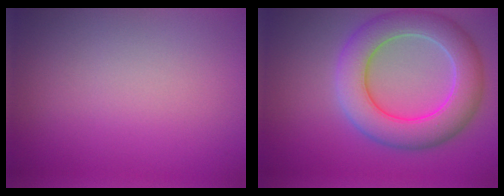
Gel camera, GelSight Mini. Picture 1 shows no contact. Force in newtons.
{"total": 7.4, "press": 7.4, "slide": 0.5}